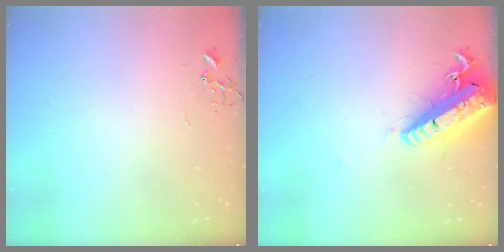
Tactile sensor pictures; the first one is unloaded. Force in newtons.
{"total": 23.1, "press": 22.6, "slide": 5.0}